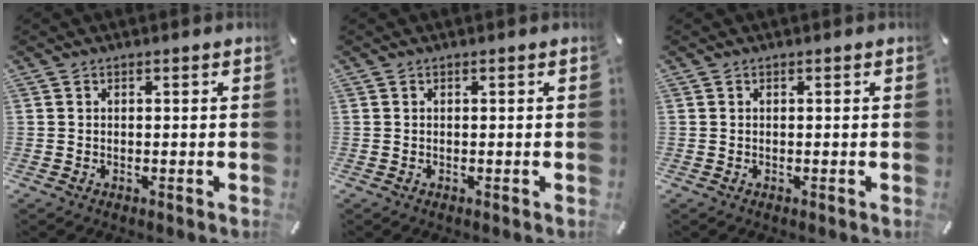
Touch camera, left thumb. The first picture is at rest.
{"total": 0.0}
{"total": 0.0}